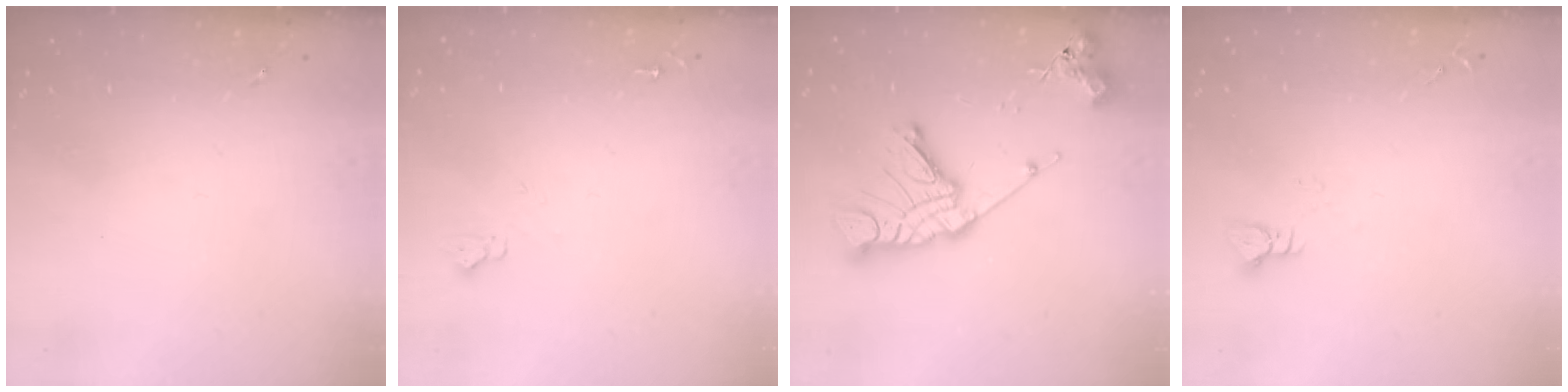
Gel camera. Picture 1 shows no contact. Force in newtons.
{"total": 5.4, "press": 5.4, "slide": 0.7}
{"total": 19.3, "press": 19.2, "slide": 1.8}
{"total": 3.0, "press": 3.0, "slide": 0.3}